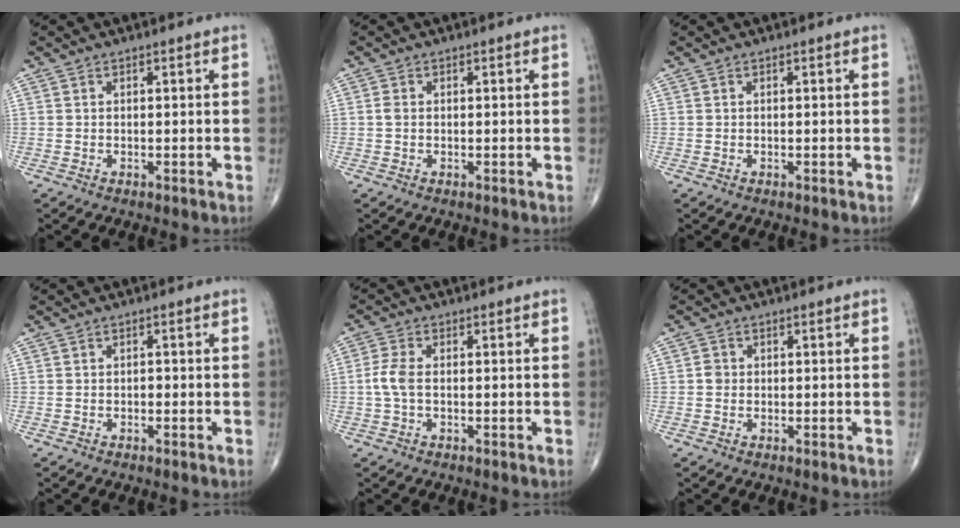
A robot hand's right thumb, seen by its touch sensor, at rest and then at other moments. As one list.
[{"total": 1.1, "force": [0.0, 0.8, 0.7], "torque": [-0.014, 0.000, -0.002]}, {"total": 0.0}, {"total": 0.6, "force": [-0.3, 0.4, 0.4], "torque": [-0.003, 0.002, -0.009]}, {"total": 3.7, "force": [-0.3, 1.8, 3.2], "torque": [-0.086, 0.006, -0.010]}, {"total": 1.5, "force": [-0.1, 1.4, 0.6], "torque": [-0.004, 0.004, -0.003]}]